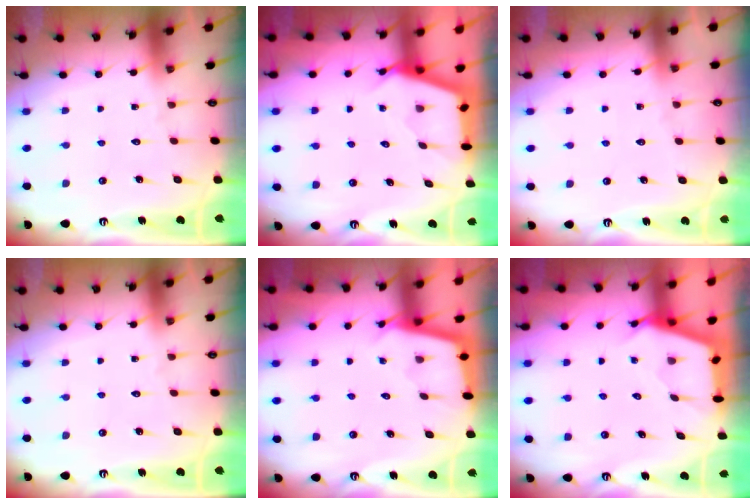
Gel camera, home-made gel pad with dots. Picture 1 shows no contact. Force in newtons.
{"total": 2.6, "press": 2.6, "slide": 0.3}
{"total": 1.8, "press": 1.8, "slide": 0.4}
{"total": 0.0}
{"total": 2.5, "press": 2.5, "slide": 0.1}
{"total": 2.7, "press": 2.7, "slide": 0.3}